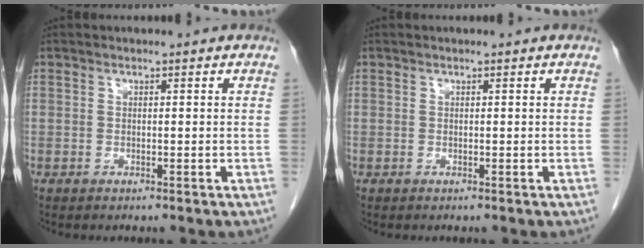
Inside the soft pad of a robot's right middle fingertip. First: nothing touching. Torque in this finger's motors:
{"motor_torque": [0.28, -0.03, -0.01, 0.01]}